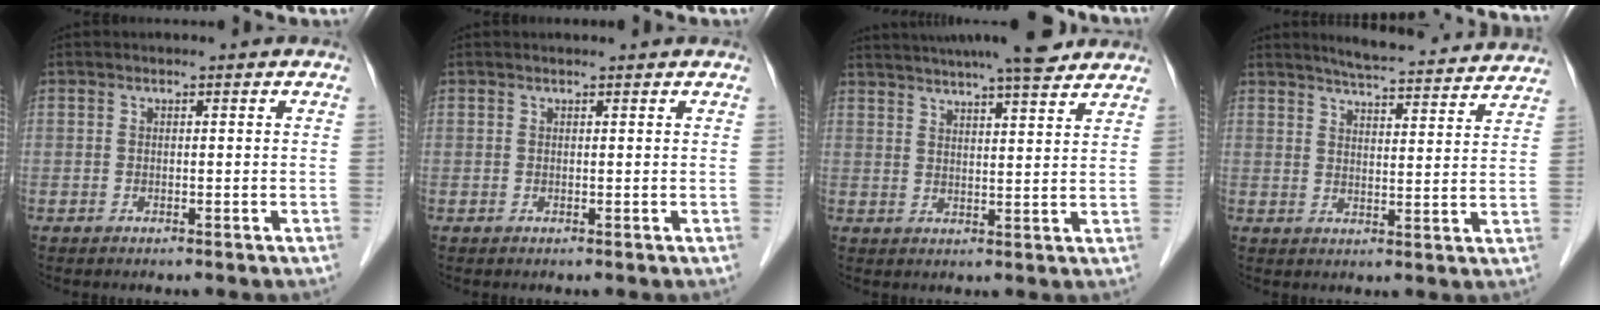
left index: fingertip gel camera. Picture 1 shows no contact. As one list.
[{"total": 0.8, "force": [0.8, 0.0, 0.4], "torque": [-0.007, 0.007, 0.010]}, {"total": 16.3, "force": [14.2, 1.6, 7.8], "torque": [-0.130, 0.024, 0.196]}, {"total": 15.5, "force": [14.6, 1.6, 5.0], "torque": [-0.067, -0.009, 0.178]}]